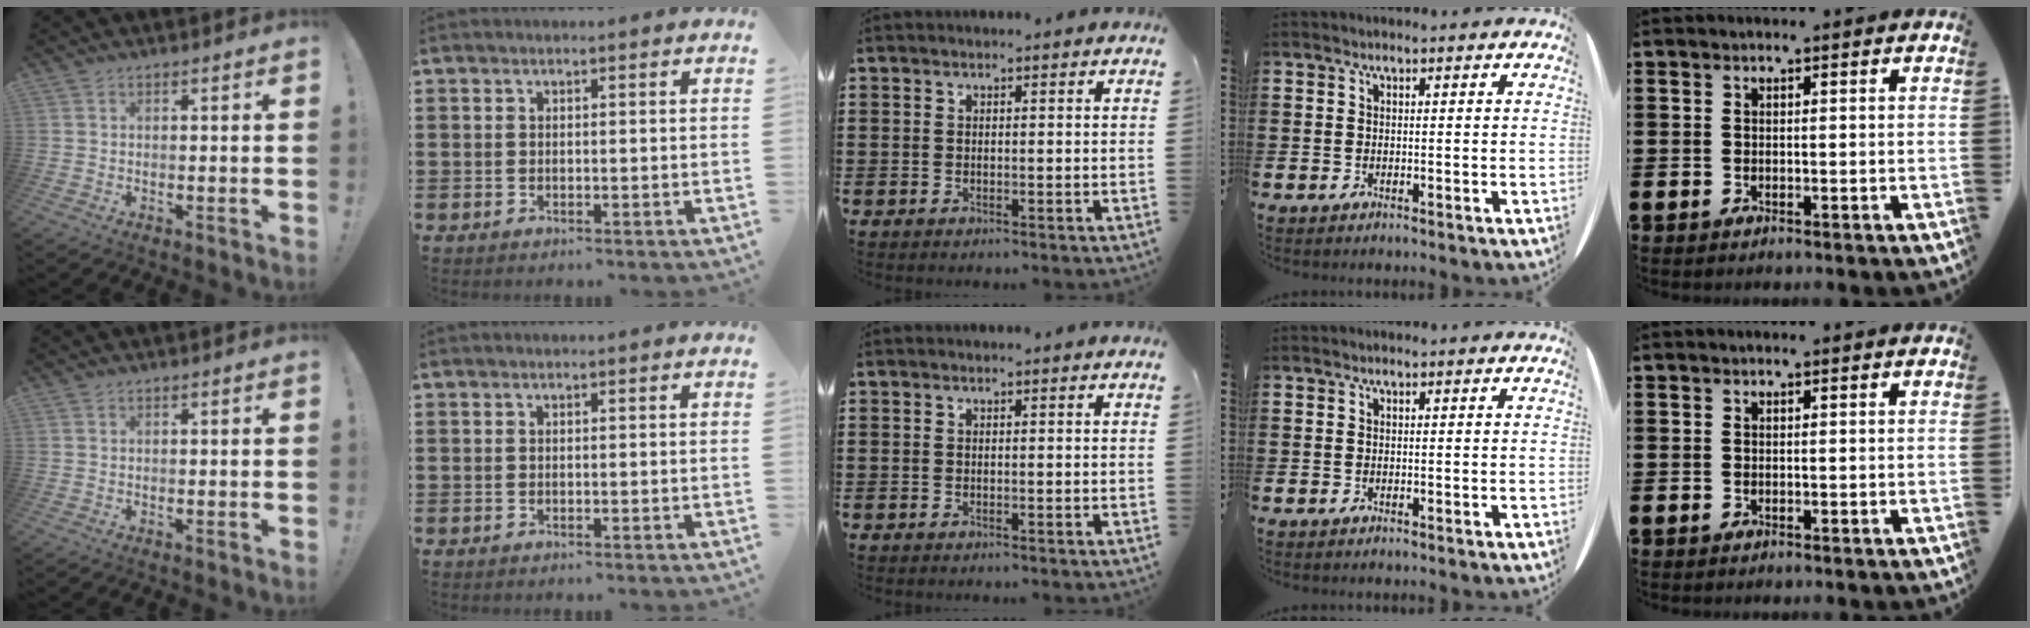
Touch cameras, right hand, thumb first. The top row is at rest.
{}